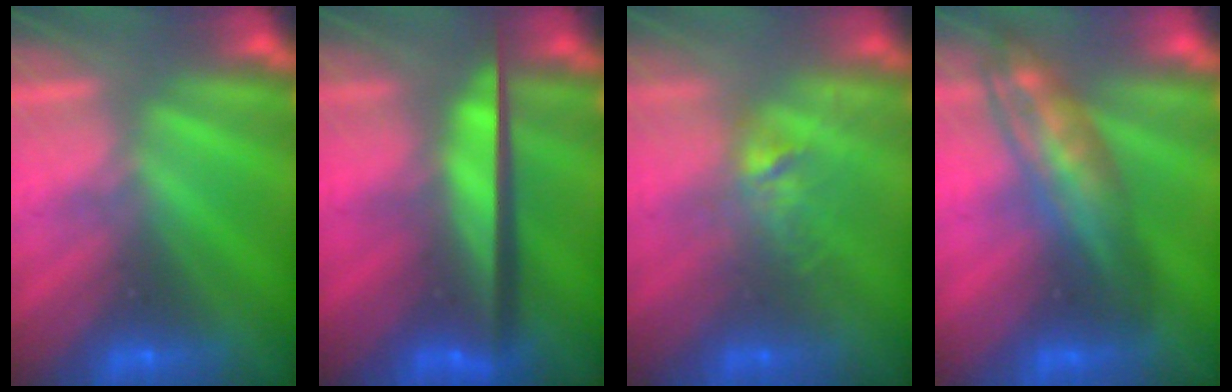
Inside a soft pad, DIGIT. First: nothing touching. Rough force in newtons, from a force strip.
{"total": 9.7}
{"total": 2.9}
{"total": 2.8}